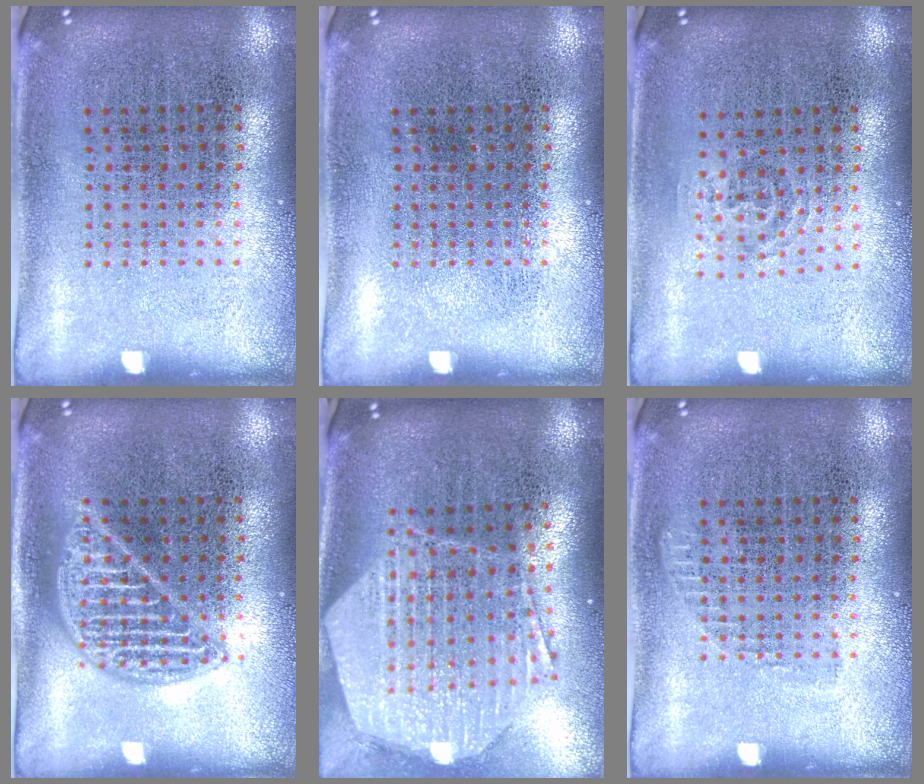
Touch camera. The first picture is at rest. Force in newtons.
{"total": 0.0}
{"total": 0.9, "press": 0.6, "slide": 0.7}
{"total": 2.1, "press": 2.1, "slide": 0.3}
{"total": 2.9, "press": 2.3, "slide": 1.8}
{"total": 0.5, "press": 0.5, "slide": 0.2}